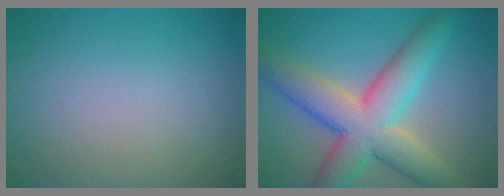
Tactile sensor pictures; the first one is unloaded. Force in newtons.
{"total": 9.7, "press": 9.7, "slide": 0.2}